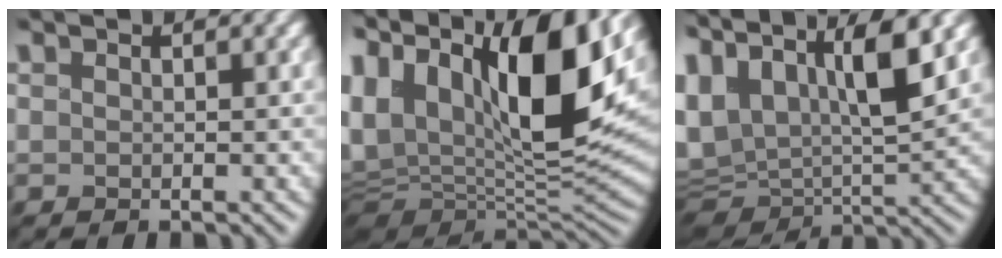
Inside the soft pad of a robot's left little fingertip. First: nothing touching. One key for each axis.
{"total": 19.4, "fx": 7.5, "fy": 9.6, "fz": 15.1, "tx": -0.283, "ty": 0.050, "tz": 0.110}
{"total": 13.9, "fx": 4.9, "fy": 6.0, "fz": 11.6, "tx": -0.221, "ty": 0.015, "tz": 0.085}